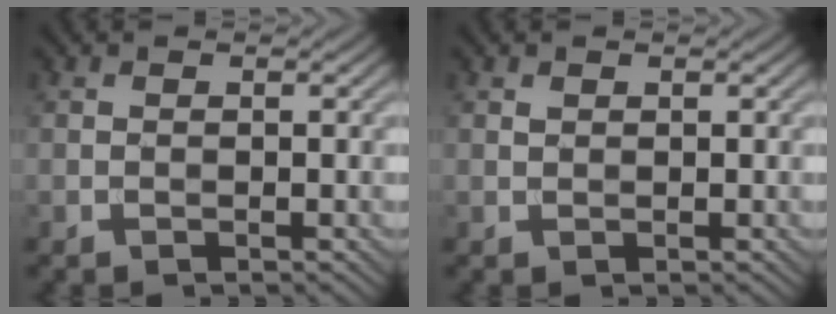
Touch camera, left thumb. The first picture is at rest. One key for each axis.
{"total": 0.6, "fx": 0.5, "fy": 0.3, "fz": 0.1, "tx": -0.005, "ty": 0.001, "tz": 0.011}